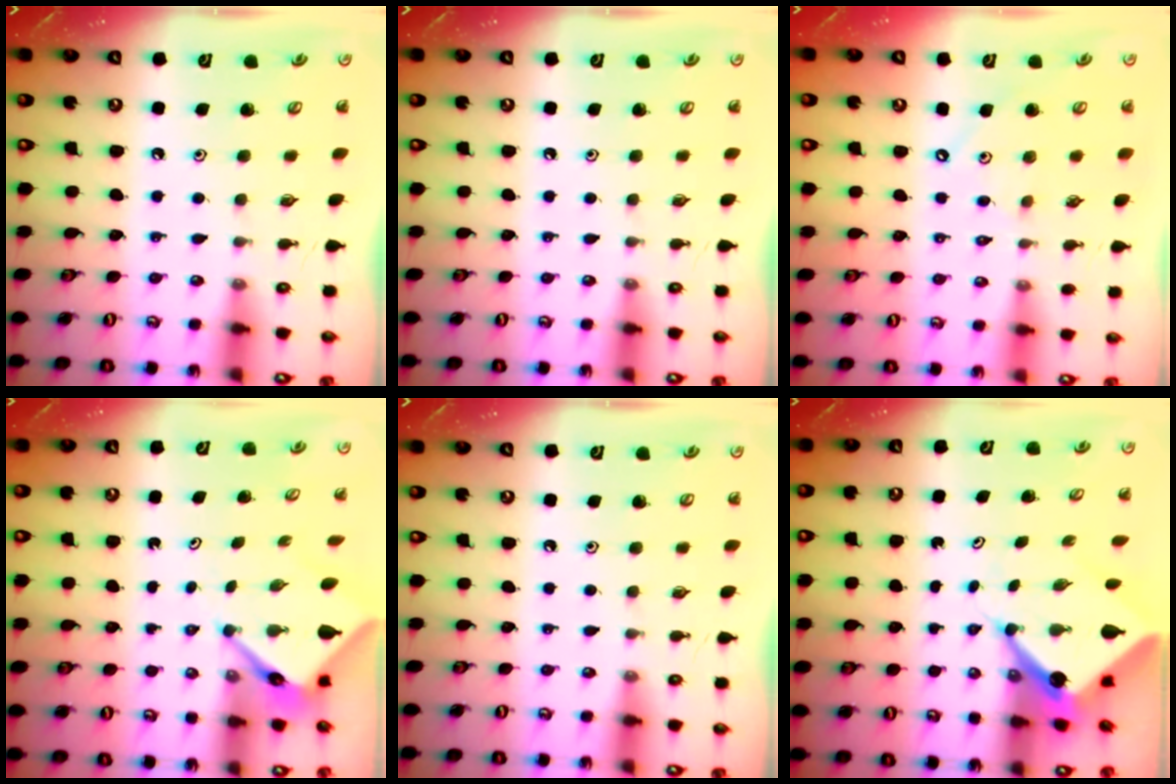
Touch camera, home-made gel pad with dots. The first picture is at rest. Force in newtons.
{"total": 0.0}
{"total": 4.1, "press": 4.1, "slide": 0.3}
{"total": 5.0, "press": 5.0, "slide": 0.2}
{"total": 0.0}
{"total": 6.5, "press": 6.5, "slide": 0.5}